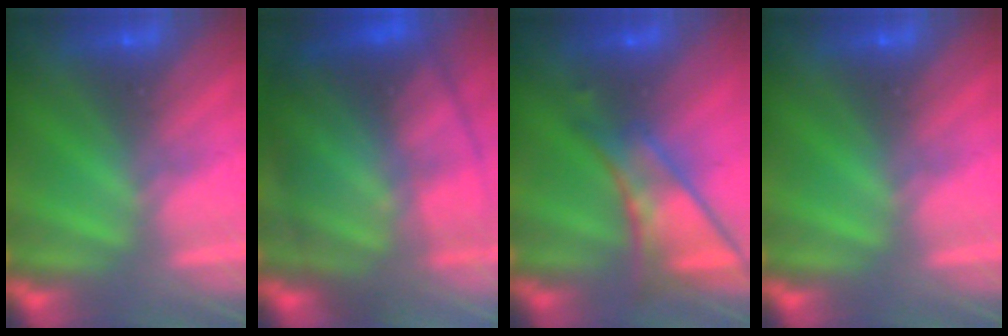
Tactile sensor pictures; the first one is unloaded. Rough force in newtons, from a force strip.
{"total": 7.7}
{"total": 5.6}
{"total": 0.0}